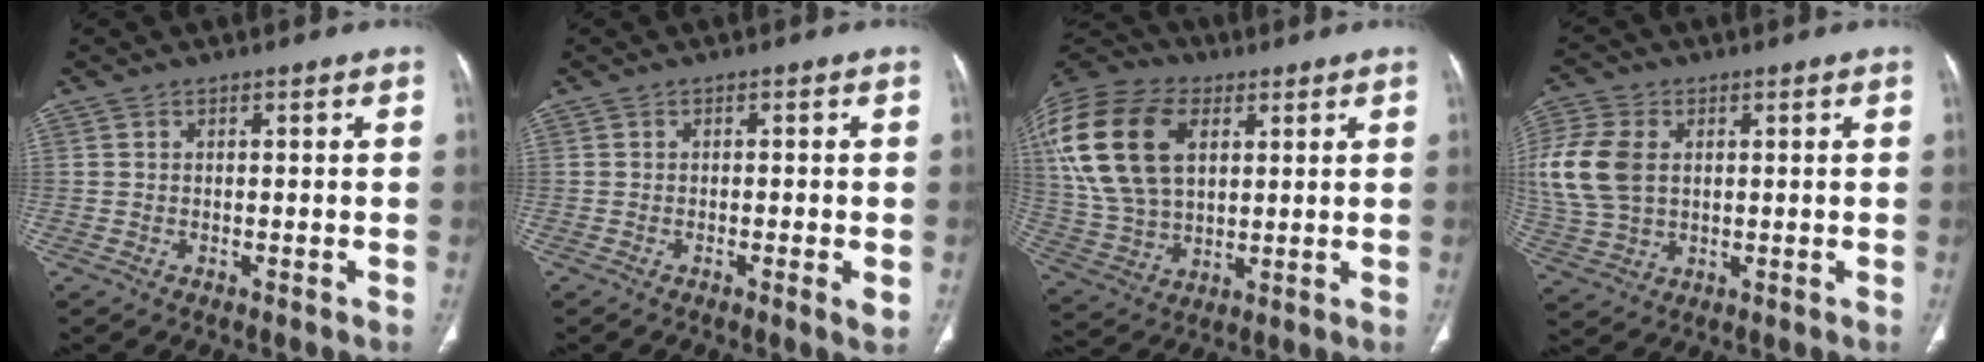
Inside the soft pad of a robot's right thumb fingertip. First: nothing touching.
{"total": 2.5, "force": [-0.6, 0.5, 2.3], "torque": [-0.042, -0.005, -0.011]}
{"total": 23.6, "force": [7.0, 15.0, 16.7], "torque": [-0.361, 0.007, 0.131]}
{"total": 13.0, "force": [1.8, 9.1, 9.1], "torque": [-0.208, 0.005, 0.041]}